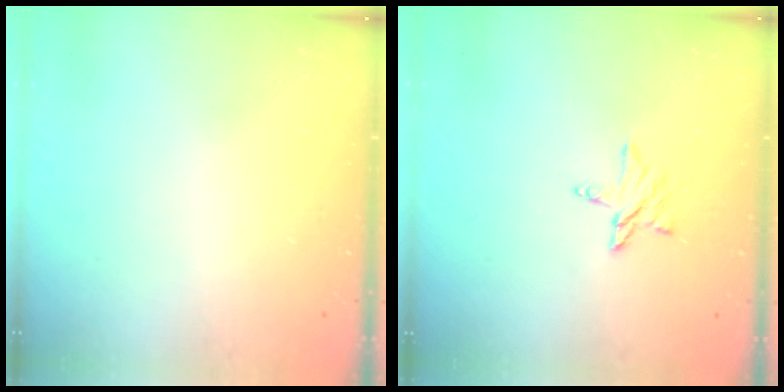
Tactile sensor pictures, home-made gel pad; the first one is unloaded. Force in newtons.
{"total": 5.5, "press": 5.5, "slide": 0.5}